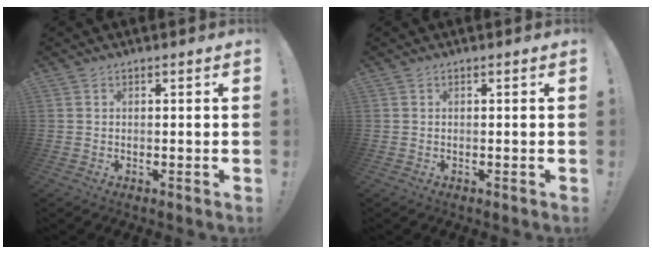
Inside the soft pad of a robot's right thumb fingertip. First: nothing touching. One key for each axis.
{"total": 0.0}